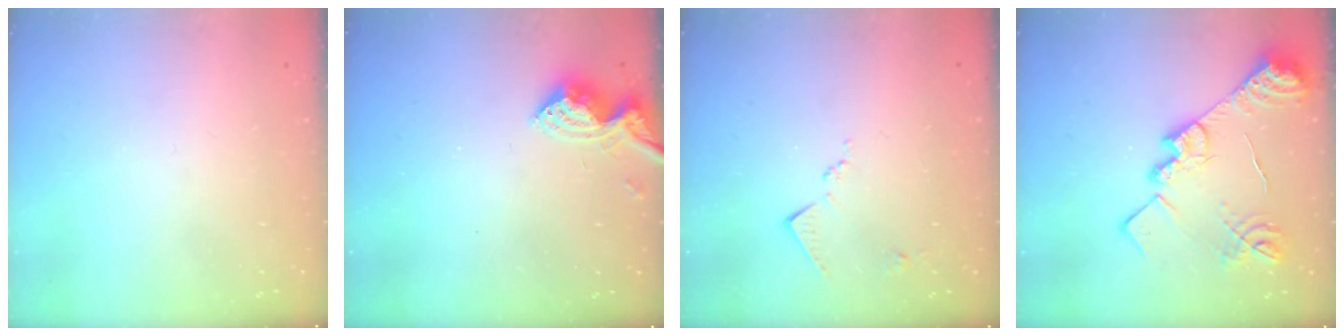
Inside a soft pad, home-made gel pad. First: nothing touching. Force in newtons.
{"total": 9.2, "press": 9.2, "slide": 0.6}
{"total": 6.9, "press": 6.8, "slide": 0.8}
{"total": 19.6, "press": 19.5, "slide": 1.6}